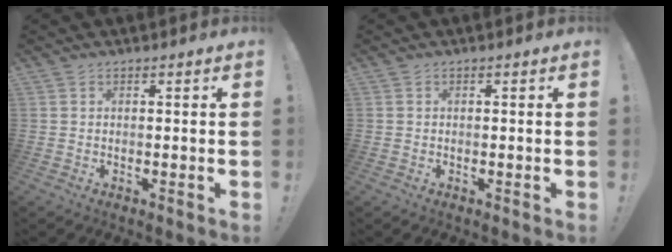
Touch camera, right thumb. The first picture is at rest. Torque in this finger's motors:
{"motor_torque": [-0.13, 0.00, 0.36, -0.20, 0.00]}